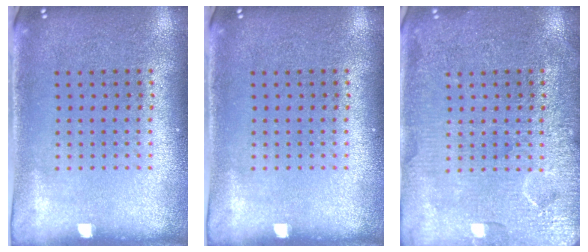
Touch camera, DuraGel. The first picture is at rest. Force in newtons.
{"total": 0.0}
{"total": 5.5, "press": 5.4, "slide": 0.7}